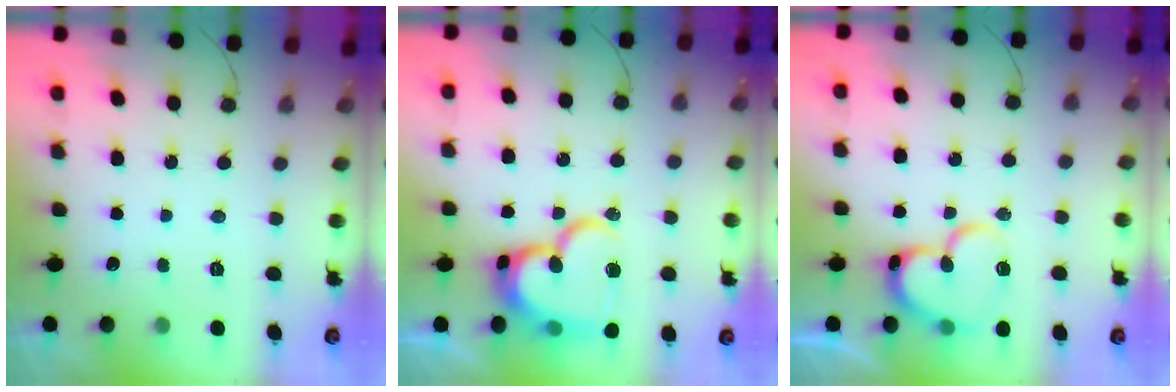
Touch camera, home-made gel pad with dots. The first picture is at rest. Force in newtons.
{"total": 20.1, "press": 20.1, "slide": 1.5}
{"total": 14.6, "press": 14.5, "slide": 1.6}